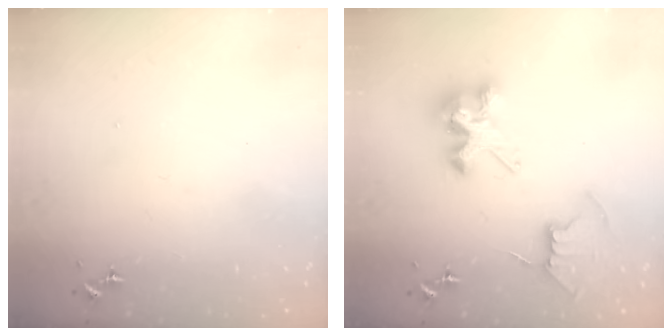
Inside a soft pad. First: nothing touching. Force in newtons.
{"total": 10.5, "press": 10.5, "slide": 0.5}